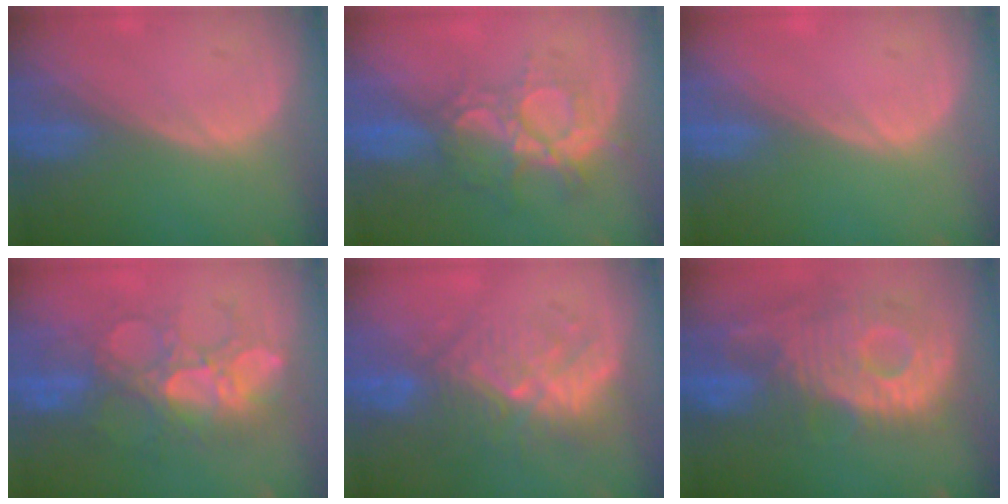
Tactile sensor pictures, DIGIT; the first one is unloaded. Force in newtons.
{"total": 9.2, "press": 7.8, "slide": 4.8}
{"total": 0.0}
{"total": 9.3, "press": 9.1, "slide": 2.1}
{"total": 9.0, "press": 8.6, "slide": 2.4}
{"total": 12.2, "press": 10.9, "slide": 5.6}